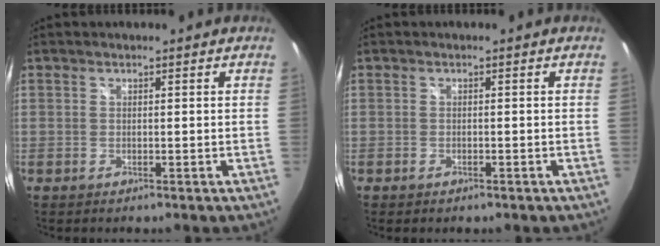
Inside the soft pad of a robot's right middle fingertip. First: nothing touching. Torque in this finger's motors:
{"motor_torque": [-0.25, -0.19, -0.06, -0.01]}